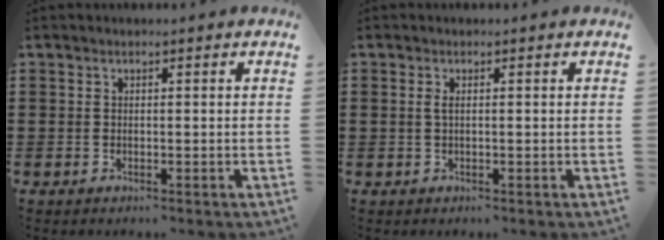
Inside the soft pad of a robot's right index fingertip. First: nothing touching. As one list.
[{"total": 1.1, "force": [0.1, 0.3, 1.0], "torque": [-0.020, 0.002, 0.001]}]